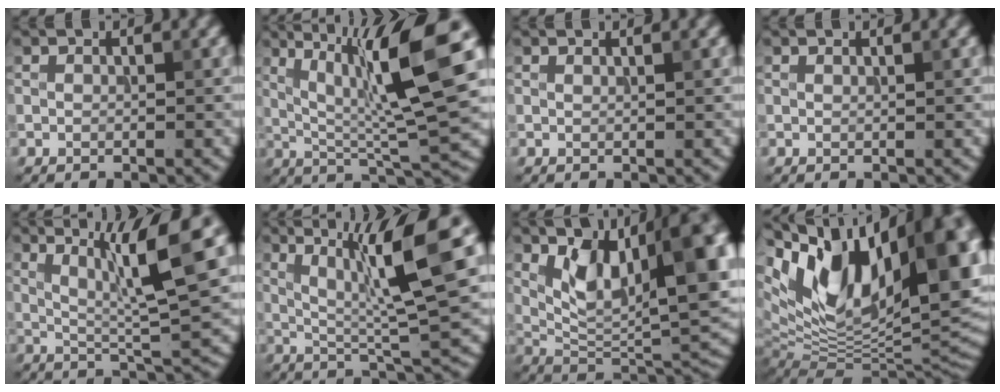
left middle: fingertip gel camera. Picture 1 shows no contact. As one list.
[{"total": 10.7, "force": [3.1, 1.8, 10.1], "torque": [-0.164, 0.003, 0.059]}, {"total": 1.0, "force": [0.6, 0.3, 0.7], "torque": [0.001, -0.002, 0.003]}, {"total": 0.7, "force": [0.5, 0.2, 0.5], "torque": [0.001, -0.002, 0.004]}, {"total": 8.7, "force": [3.0, 1.3, 8.1], "torque": [-0.129, 0.004, 0.056]}, {"total": 9.7, "force": [2.9, 1.4, 9.1], "torque": [-0.147, 0.003, 0.055]}, {"total": 12.4, "force": [4.2, 5.3, 10.4], "torque": [-0.163, -0.001, 0.077]}, {"total": 18.8, "force": [6.4, 10.0, 14.5], "torque": [-0.240, 0.008, 0.124]}]